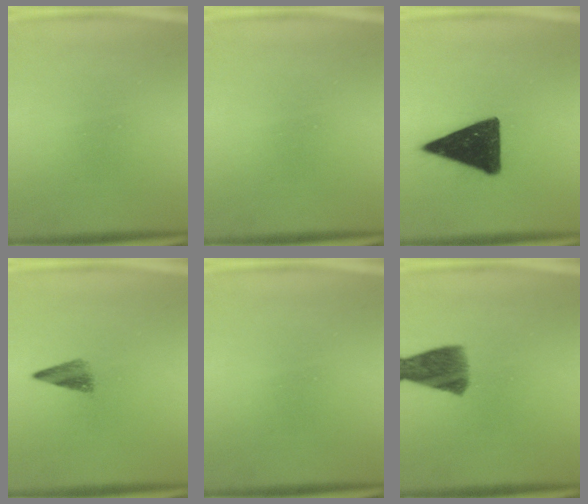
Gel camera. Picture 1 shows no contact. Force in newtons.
{"total": 0.0}
{"total": 15.4}
{"total": 2.7}
{"total": 0.0}
{"total": 8.2}